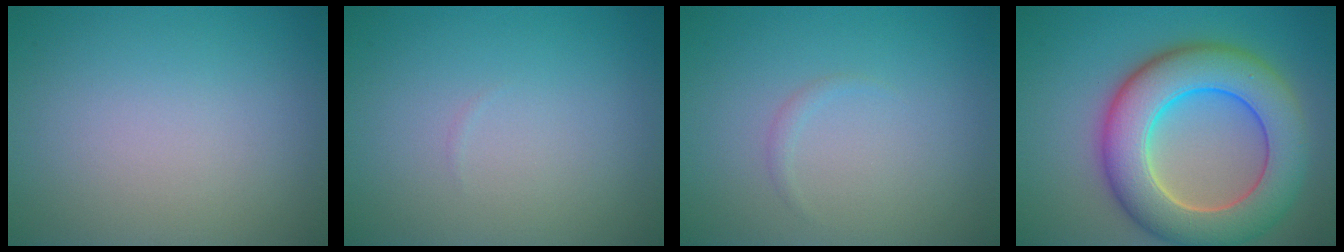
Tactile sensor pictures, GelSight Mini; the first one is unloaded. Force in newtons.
{"total": 0.0}
{"total": 0.6, "press": 0.5, "slide": 0.1}
{"total": 10.4, "press": 10.3, "slide": 0.7}